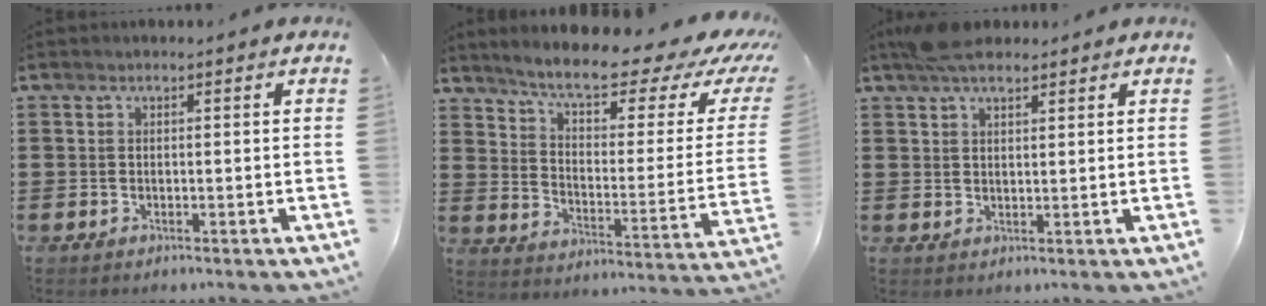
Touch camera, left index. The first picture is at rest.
{"total": 8.7, "force": [6.8, 1.3, 5.2], "torque": [-0.111, -0.044, 0.112]}
{"total": 4.4, "force": [3.3, 1.8, 2.3], "torque": [-0.055, 0.006, 0.063]}